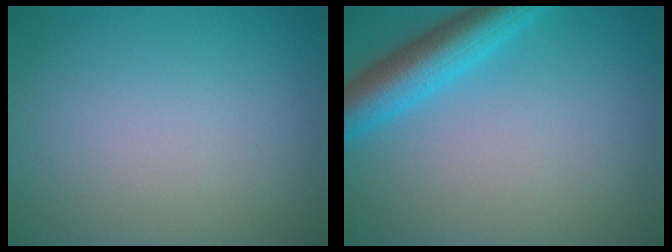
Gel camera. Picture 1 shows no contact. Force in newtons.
{"total": 5.3, "press": 5.3, "slide": 0.3}